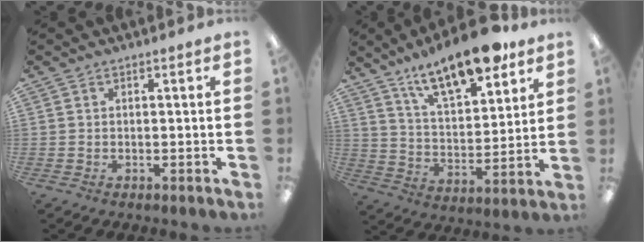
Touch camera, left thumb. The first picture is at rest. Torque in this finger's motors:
{"motor_torque": [0.35, 0.39, 1.32, -1.45, 0.11]}